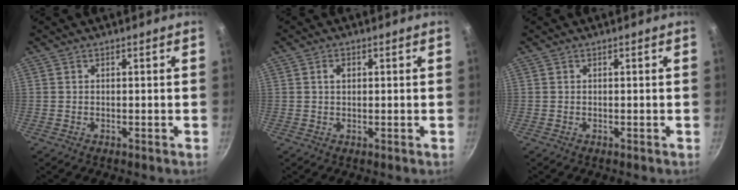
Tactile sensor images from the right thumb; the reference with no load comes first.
{"total": 1.7, "force": [0.4, 1.2, 1.1], "torque": [-0.013, 0.004, 0.007]}
{"total": 0.0}